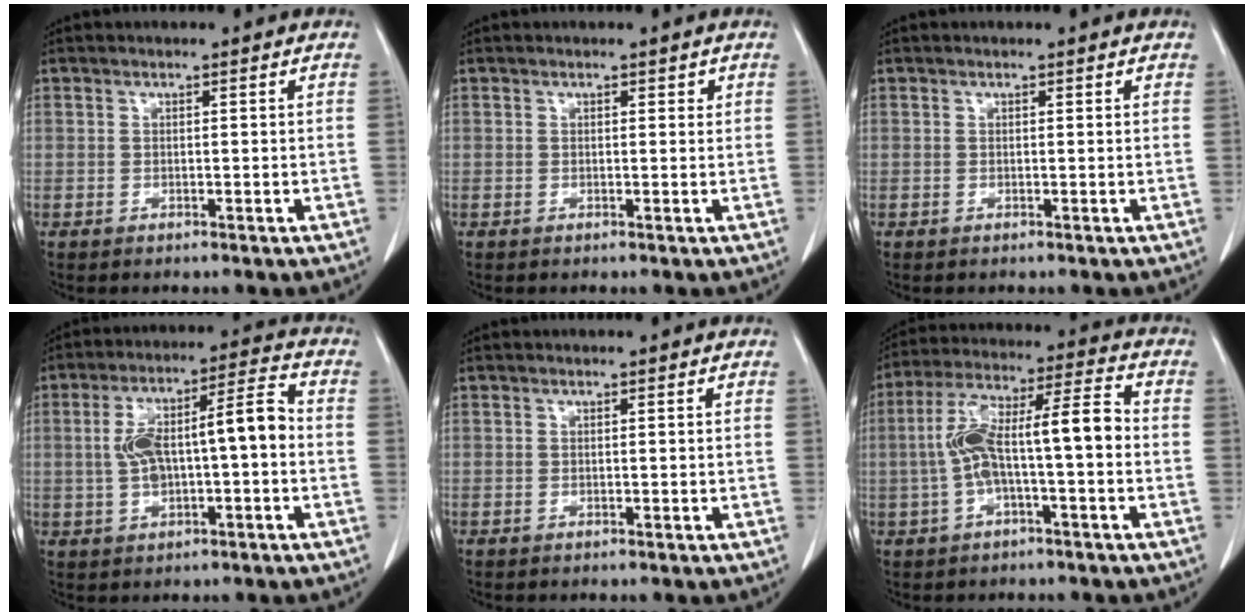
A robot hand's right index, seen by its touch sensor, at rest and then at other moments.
{"total": 0.8, "force": [0.4, 0.4, 0.5], "torque": [-0.003, 0.000, 0.002]}
{"total": 0.0}
{"total": 11.3, "force": [-0.3, 2.8, 10.9], "torque": [-0.197, 0.038, -0.002]}
{"total": 0.0}
{"total": 12.0, "force": [-1.1, 2.3, 11.7], "torque": [-0.219, 0.044, -0.019]}